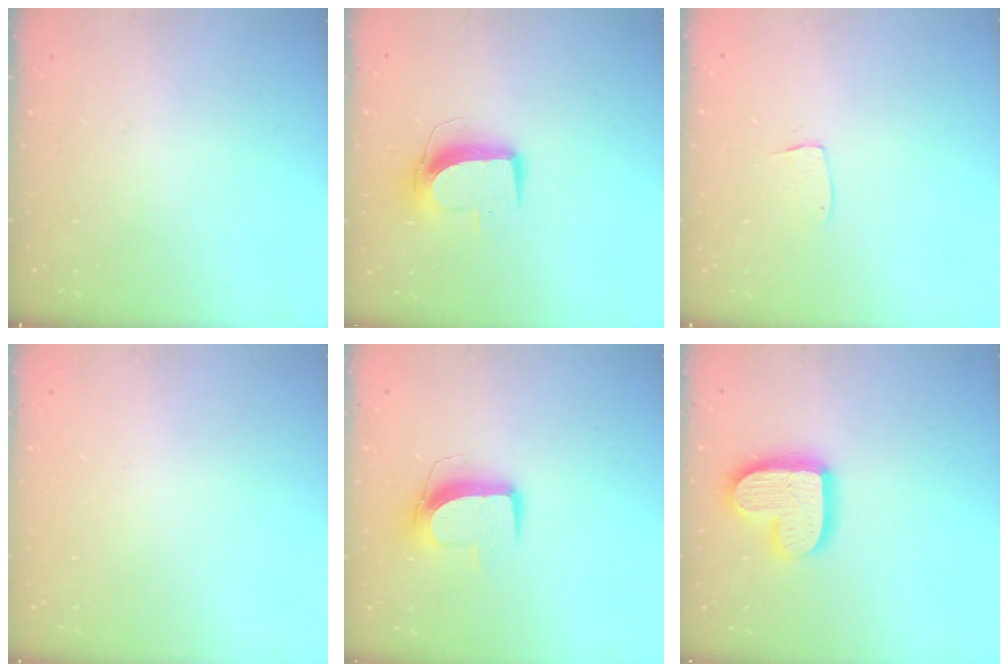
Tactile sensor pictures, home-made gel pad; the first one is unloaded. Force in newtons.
{"total": 10.0, "press": 10.0, "slide": 0.3}
{"total": 5.2, "press": 5.2, "slide": 0.3}
{"total": 0.0}
{"total": 10.3, "press": 10.3, "slide": 0.8}
{"total": 16.4, "press": 16.4, "slide": 1.1}